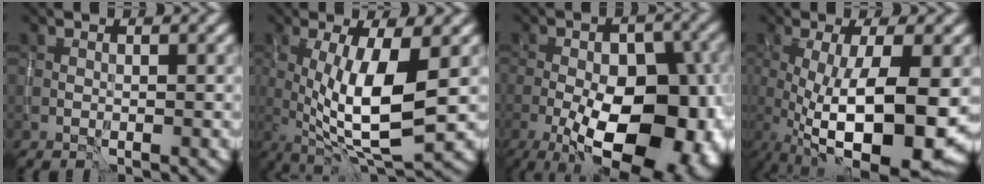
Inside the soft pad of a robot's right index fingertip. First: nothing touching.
{"total": 8.7, "force": [0.1, 2.7, 8.3], "torque": [-0.147, -0.013, 0.008]}
{"total": 15.7, "force": [-4.7, 7.9, 12.7], "torque": [-0.163, -0.008, -0.066]}
{"total": 12.5, "force": [-2.2, 4.1, 11.6], "torque": [-0.187, -0.018, -0.029]}